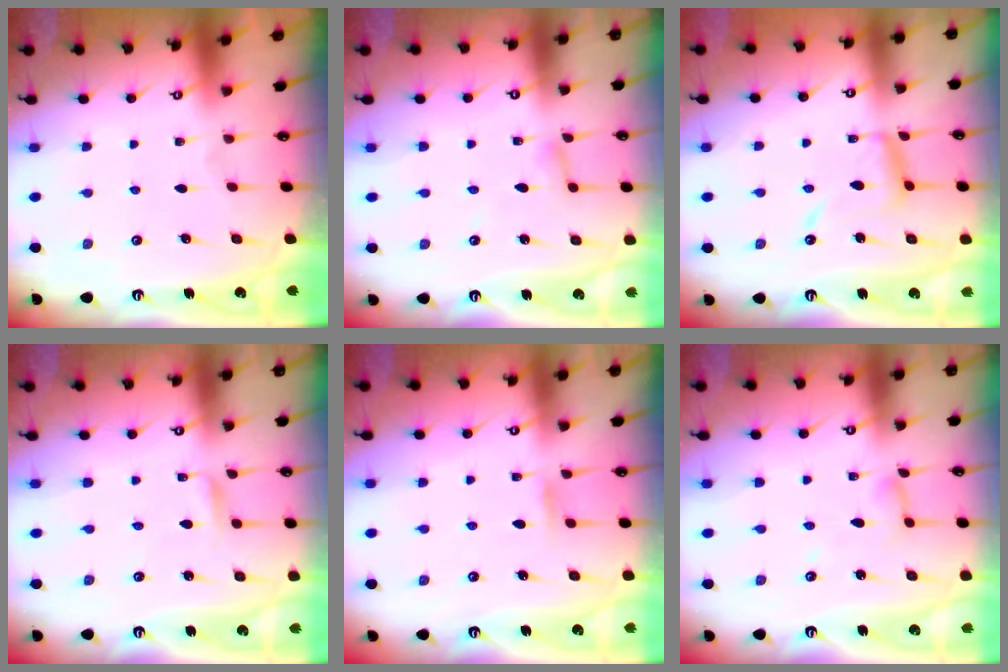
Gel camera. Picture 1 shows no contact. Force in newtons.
{"total": 2.8, "press": 2.8, "slide": 0.2}
{"total": 12.7, "press": 12.6, "slide": 1.1}
{"total": 1.6, "press": 1.6, "slide": 0.2}
{"total": 4.6, "press": 4.6, "slide": 0.5}
{"total": 4.6, "press": 4.6, "slide": 0.2}